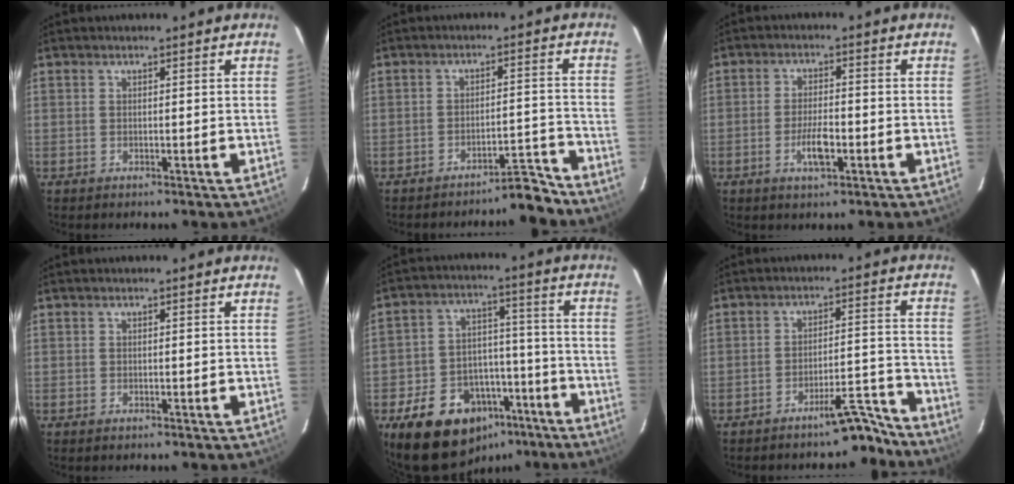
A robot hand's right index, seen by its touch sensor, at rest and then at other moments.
{"total": 5.8, "force": [-5.6, 0.6, 1.4], "torque": [-0.020, 0.027, -0.072]}
{"total": 5.3, "force": [-2.1, 1.9, 4.5], "torque": [-0.091, -0.002, -0.037]}
{"total": 0.0}
{"total": 17.5, "force": [-10.8, 11.8, 7.2], "torque": [-0.157, 0.042, -0.146]}
{"total": 8.5, "force": [-7.9, 1.5, 2.5], "torque": [-0.036, 0.039, -0.102]}